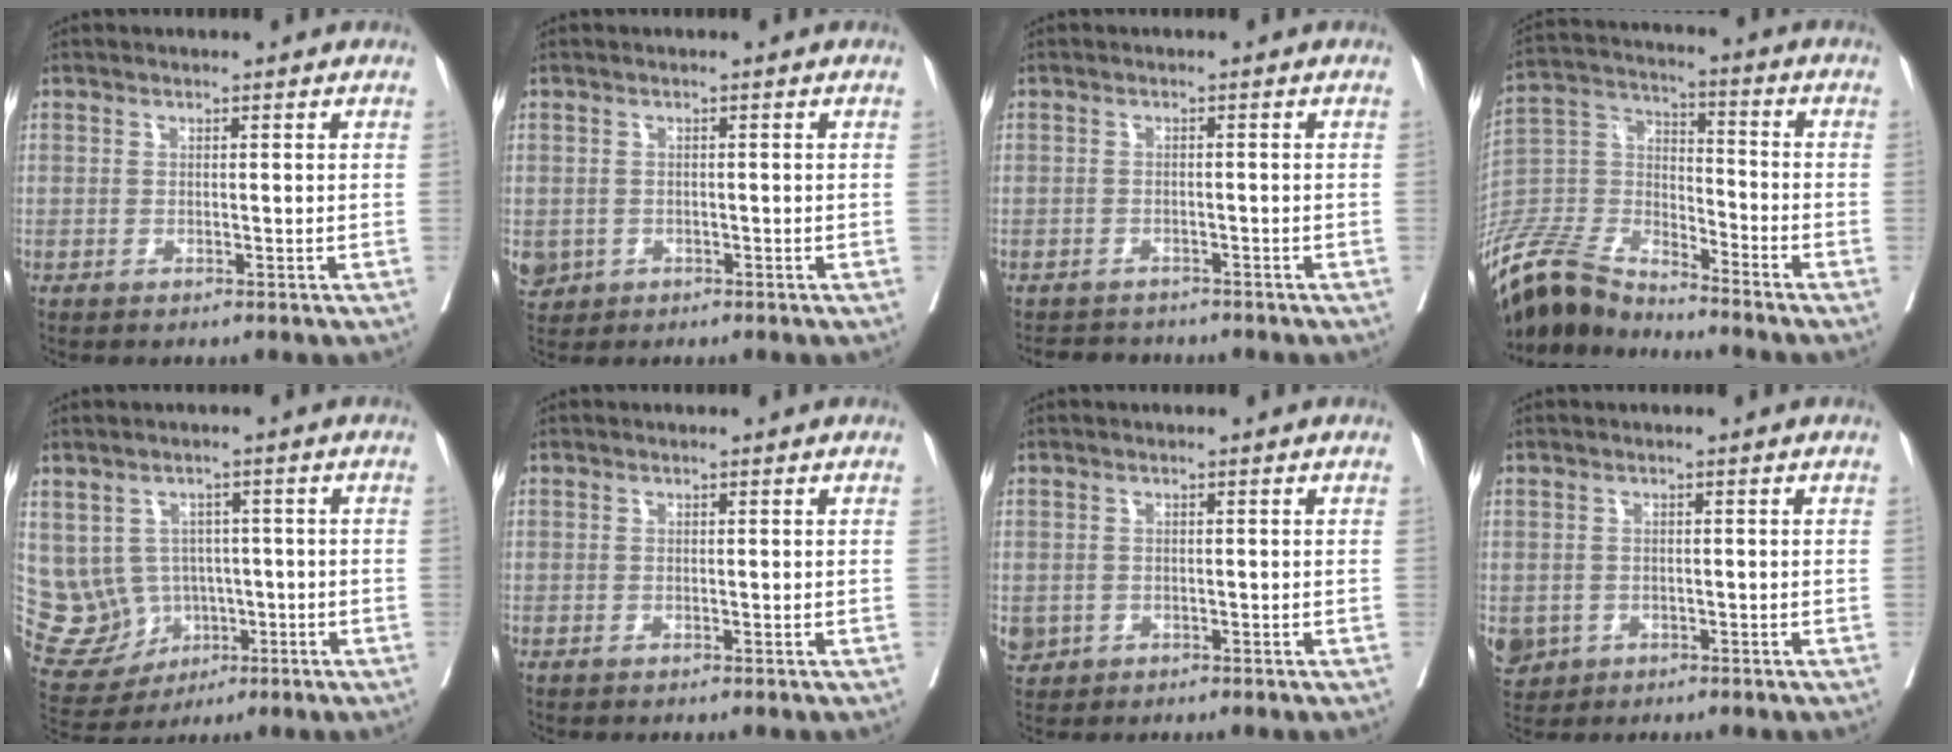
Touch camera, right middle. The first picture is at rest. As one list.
[{"total": 4.4, "force": [-1.8, 3.8, 1.2], "torque": [-0.031, -0.001, -0.023]}, {"total": 4.2, "force": [-3.9, 1.6, 0.4], "torque": [-0.005, -0.004, -0.056]}, {"total": 15.4, "force": [-14.4, 2.7, 4.6], "torque": [-0.095, 0.015, -0.279]}, {"total": 9.8, "force": [-0.7, 9.4, 2.6], "torque": [-0.071, 0.032, 0.016]}, {"total": 0.0}, {"total": 2.5, "force": [-0.8, 2.2, 0.8], "torque": [-0.016, 0.001, -0.005]}, {"total": 6.9, "force": [-2.7, 5.9, 2.2], "torque": [-0.064, -0.002, -0.037]}]